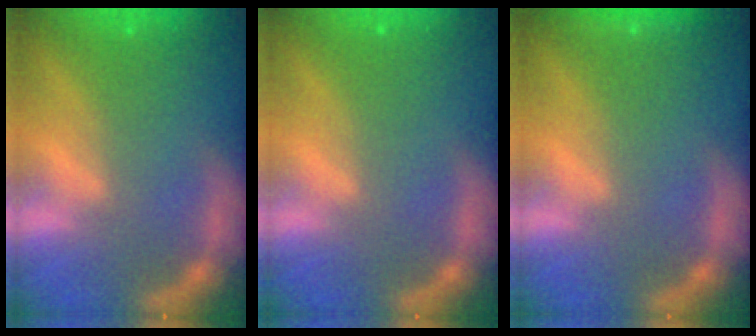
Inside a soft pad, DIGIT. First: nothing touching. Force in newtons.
{"total": 0.0}
{"total": 1.4}